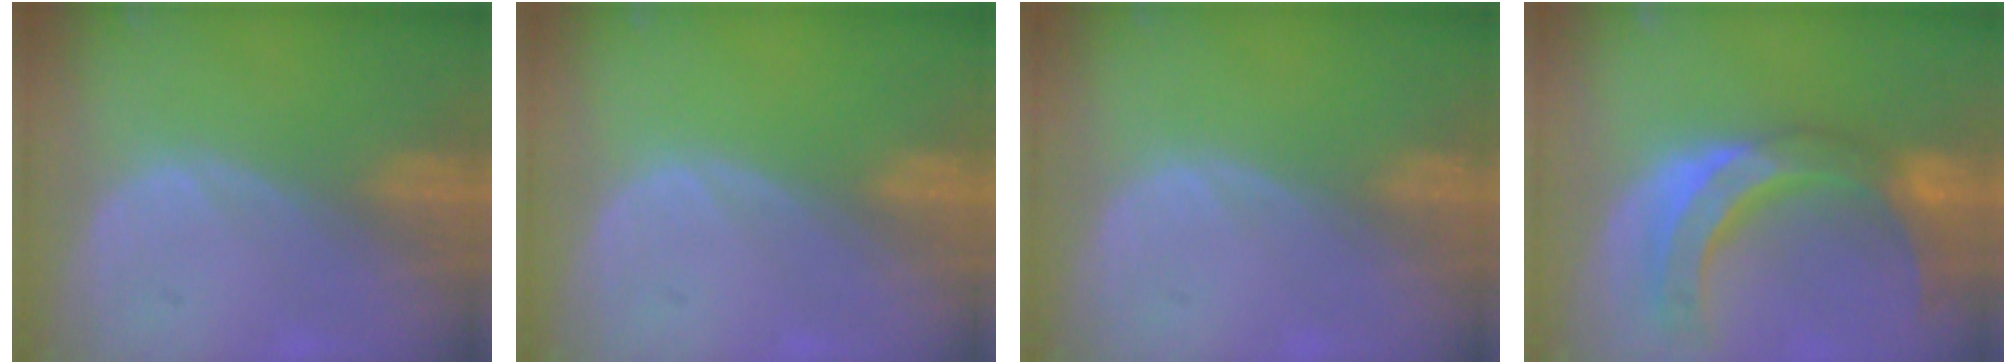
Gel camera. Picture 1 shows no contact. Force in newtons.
{"total": 0.0}
{"total": 0.0}
{"total": 11.1, "press": 9.5, "slide": 5.8}